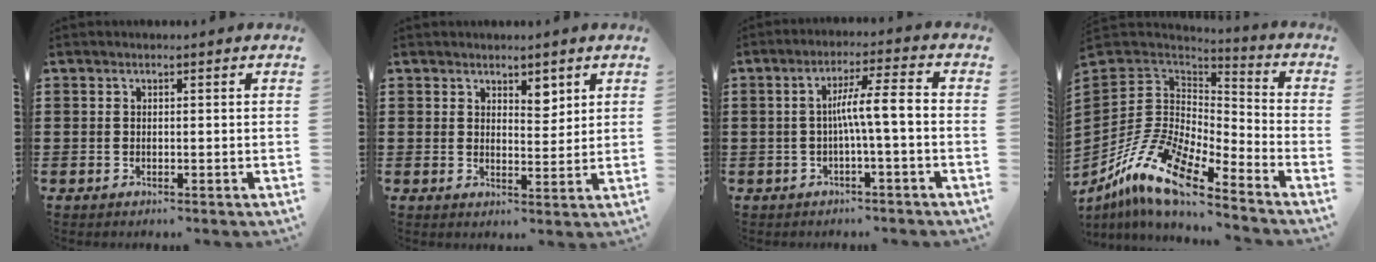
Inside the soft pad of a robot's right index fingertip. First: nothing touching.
{"total": 3.4, "force": [2.5, 1.8, 1.4], "torque": [-0.018, 0.000, 0.042]}
{"total": 5.9, "force": [-1.0, 0.2, 5.8], "torque": [-0.107, 0.003, -0.025]}
{"total": 13.8, "force": [-9.9, 4.9, 8.3], "torque": [-0.199, 0.009, -0.200]}